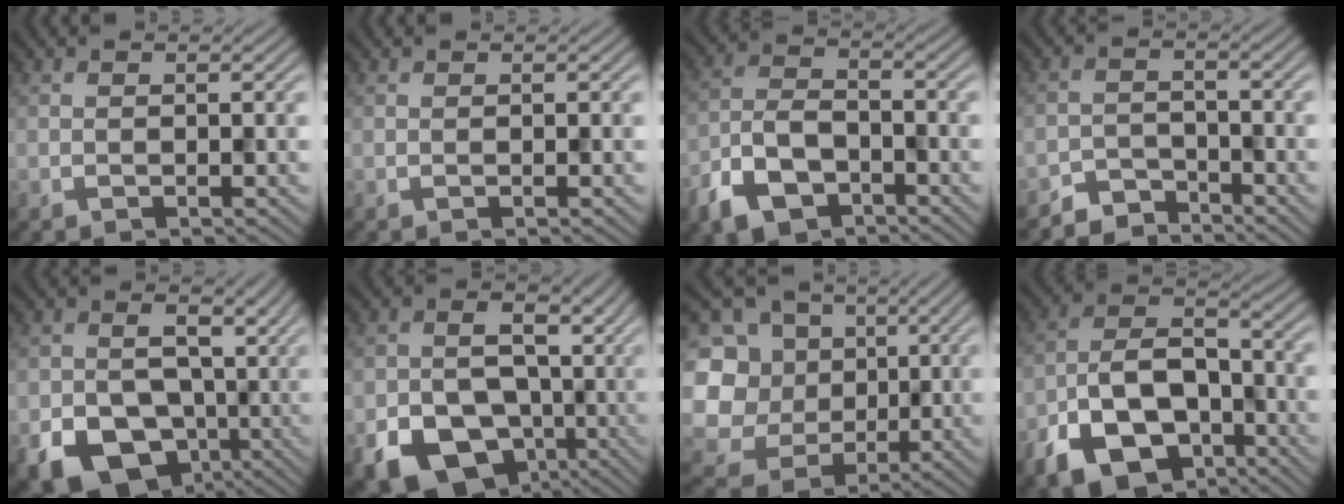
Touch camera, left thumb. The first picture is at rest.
{"total": 0.0}
{"total": 7.7, "force": [-4.8, 4.1, 4.5], "torque": [-0.096, -0.005, -0.104]}
{"total": 3.9, "force": [-3.6, 1.2, 0.6], "torque": [-0.007, 0.002, -0.075]}
{"total": 13.7, "force": [-3.5, 10.9, 7.6], "torque": [-0.108, -0.028, -0.065]}
{"total": 15.3, "force": [-5.5, 12.2, 7.2], "torque": [-0.107, -0.032, -0.097]}
{"total": 16.9, "force": [0.4, 15.4, 6.8], "torque": [-0.259, 0.017, 0.006]}
{"total": 13.4, "force": [-7.2, 7.9, 8.1], "torque": [-0.168, -0.020, -0.134]}